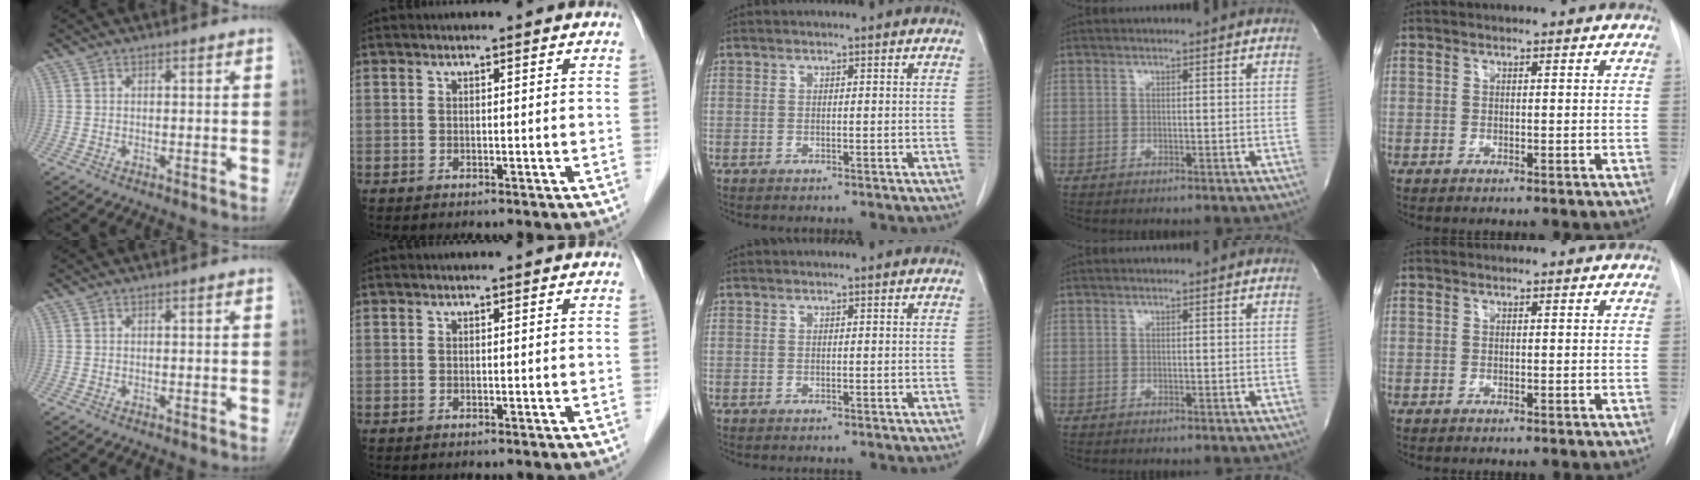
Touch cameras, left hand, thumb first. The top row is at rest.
{}